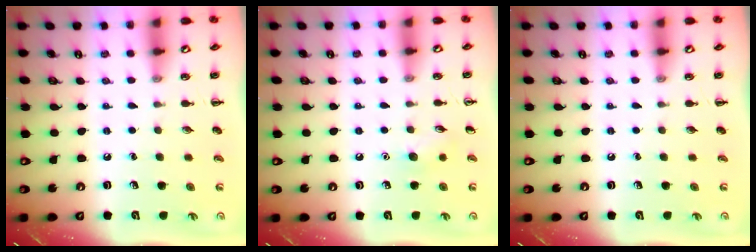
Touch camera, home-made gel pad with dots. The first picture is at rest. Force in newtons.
{"total": 5.7, "press": 5.6, "slide": 1.3}
{"total": 0.0}